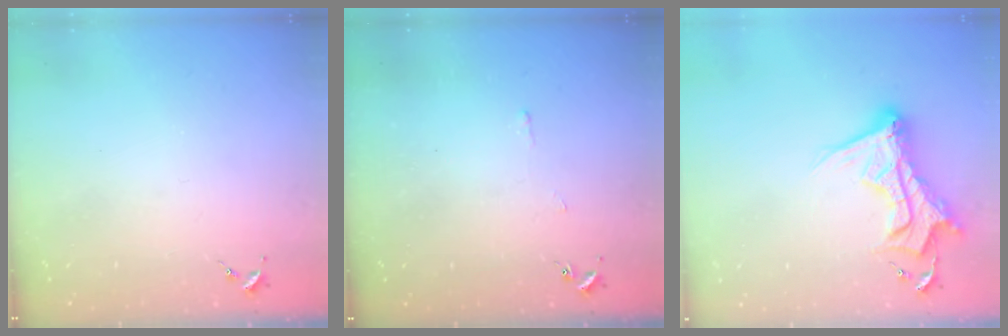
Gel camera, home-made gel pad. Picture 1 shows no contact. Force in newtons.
{"total": 2.5, "press": 2.5, "slide": 0.5}
{"total": 16.2, "press": 16.1, "slide": 1.7}